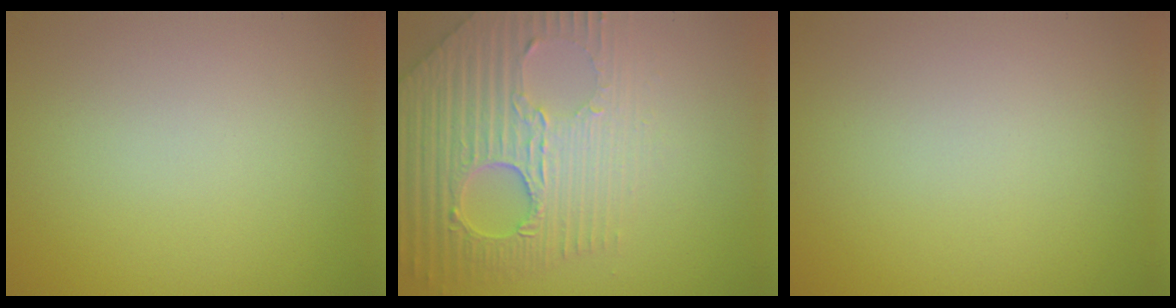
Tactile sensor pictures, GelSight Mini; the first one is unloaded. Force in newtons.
{"total": 6.9, "press": 5.6, "slide": 4.1}
{"total": 0.0}